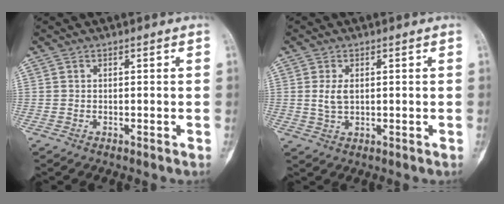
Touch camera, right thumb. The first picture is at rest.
{"total": 3.4, "force": [0.5, 2.0, 2.8], "torque": [-0.054, -0.003, 0.014]}